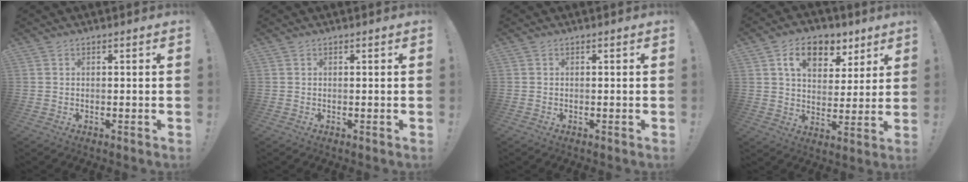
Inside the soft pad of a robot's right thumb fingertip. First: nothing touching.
{"total": 0.0}
{"total": 0.0}
{"total": 12.4, "force": [6.5, 8.1, 6.8], "torque": [-0.102, -0.020, 0.120]}